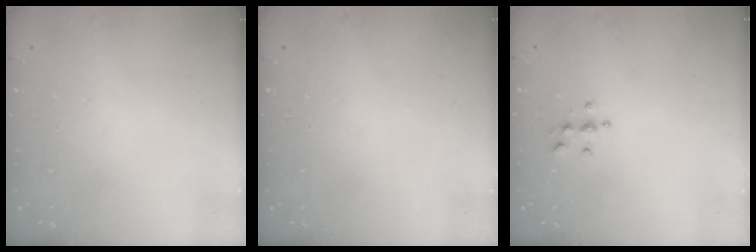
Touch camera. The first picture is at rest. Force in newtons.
{"total": 0.0}
{"total": 3.8, "press": 3.8, "slide": 0.4}